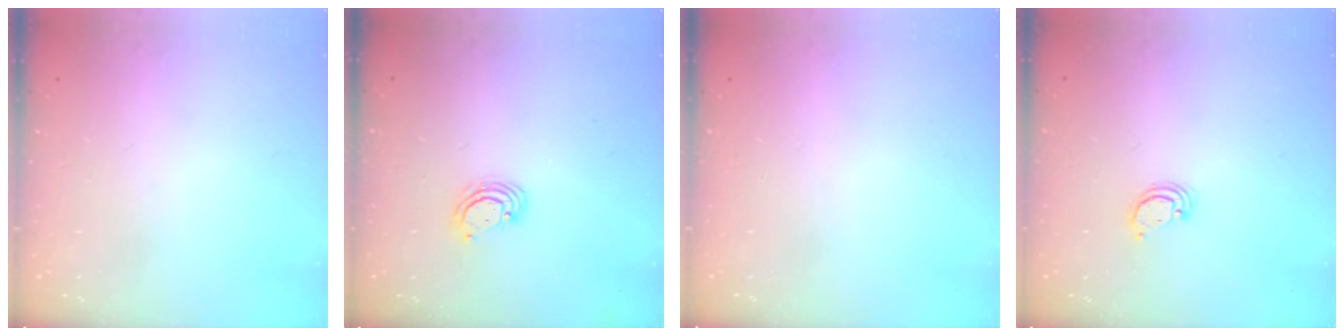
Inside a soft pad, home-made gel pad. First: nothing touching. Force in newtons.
{"total": 3.0, "press": 2.9, "slide": 0.3}
{"total": 0.0}
{"total": 2.6, "press": 2.6, "slide": 0.2}